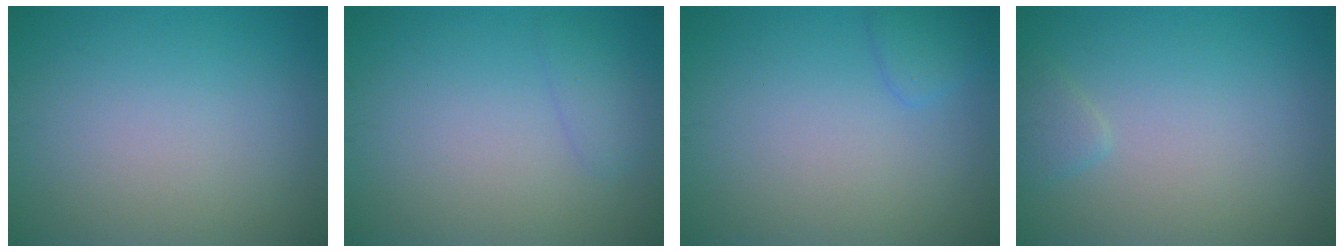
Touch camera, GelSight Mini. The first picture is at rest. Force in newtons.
{"total": 1.3, "press": 1.3, "slide": 0.1}
{"total": 1.5, "press": 1.4, "slide": 0.1}
{"total": 1.1, "press": 1.1, "slide": 0.1}